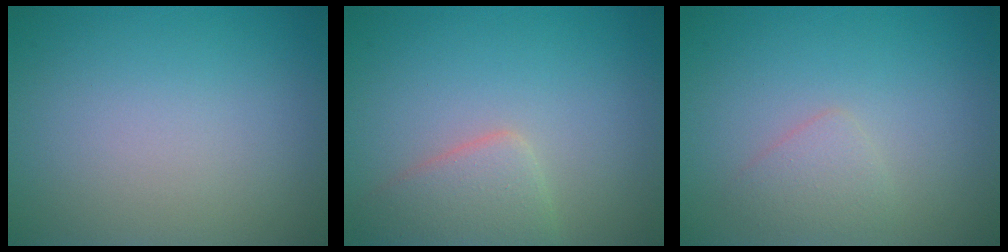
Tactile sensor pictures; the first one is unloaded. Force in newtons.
{"total": 2.5, "press": 2.5, "slide": 0.2}
{"total": 1.6, "press": 1.6, "slide": 0.1}